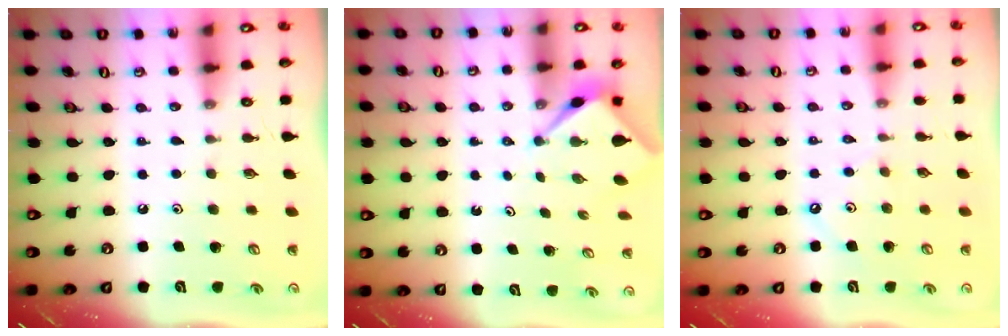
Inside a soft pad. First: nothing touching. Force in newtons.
{"total": 2.6, "press": 2.6, "slide": 0.0}
{"total": 2.6, "press": 2.6, "slide": 0.3}